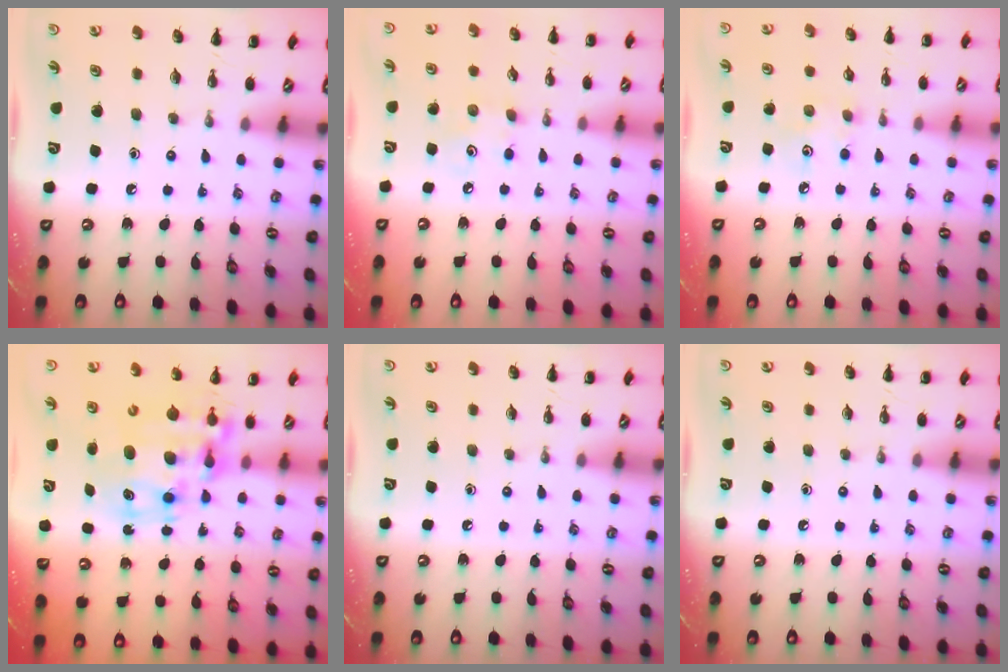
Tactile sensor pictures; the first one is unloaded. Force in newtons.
{"total": 3.7, "press": 3.6, "slide": 1.0}
{"total": 3.3, "press": 3.2, "slide": 0.8}
{"total": 11.1, "press": 10.8, "slide": 2.7}
{"total": 0.0}
{"total": 0.0}